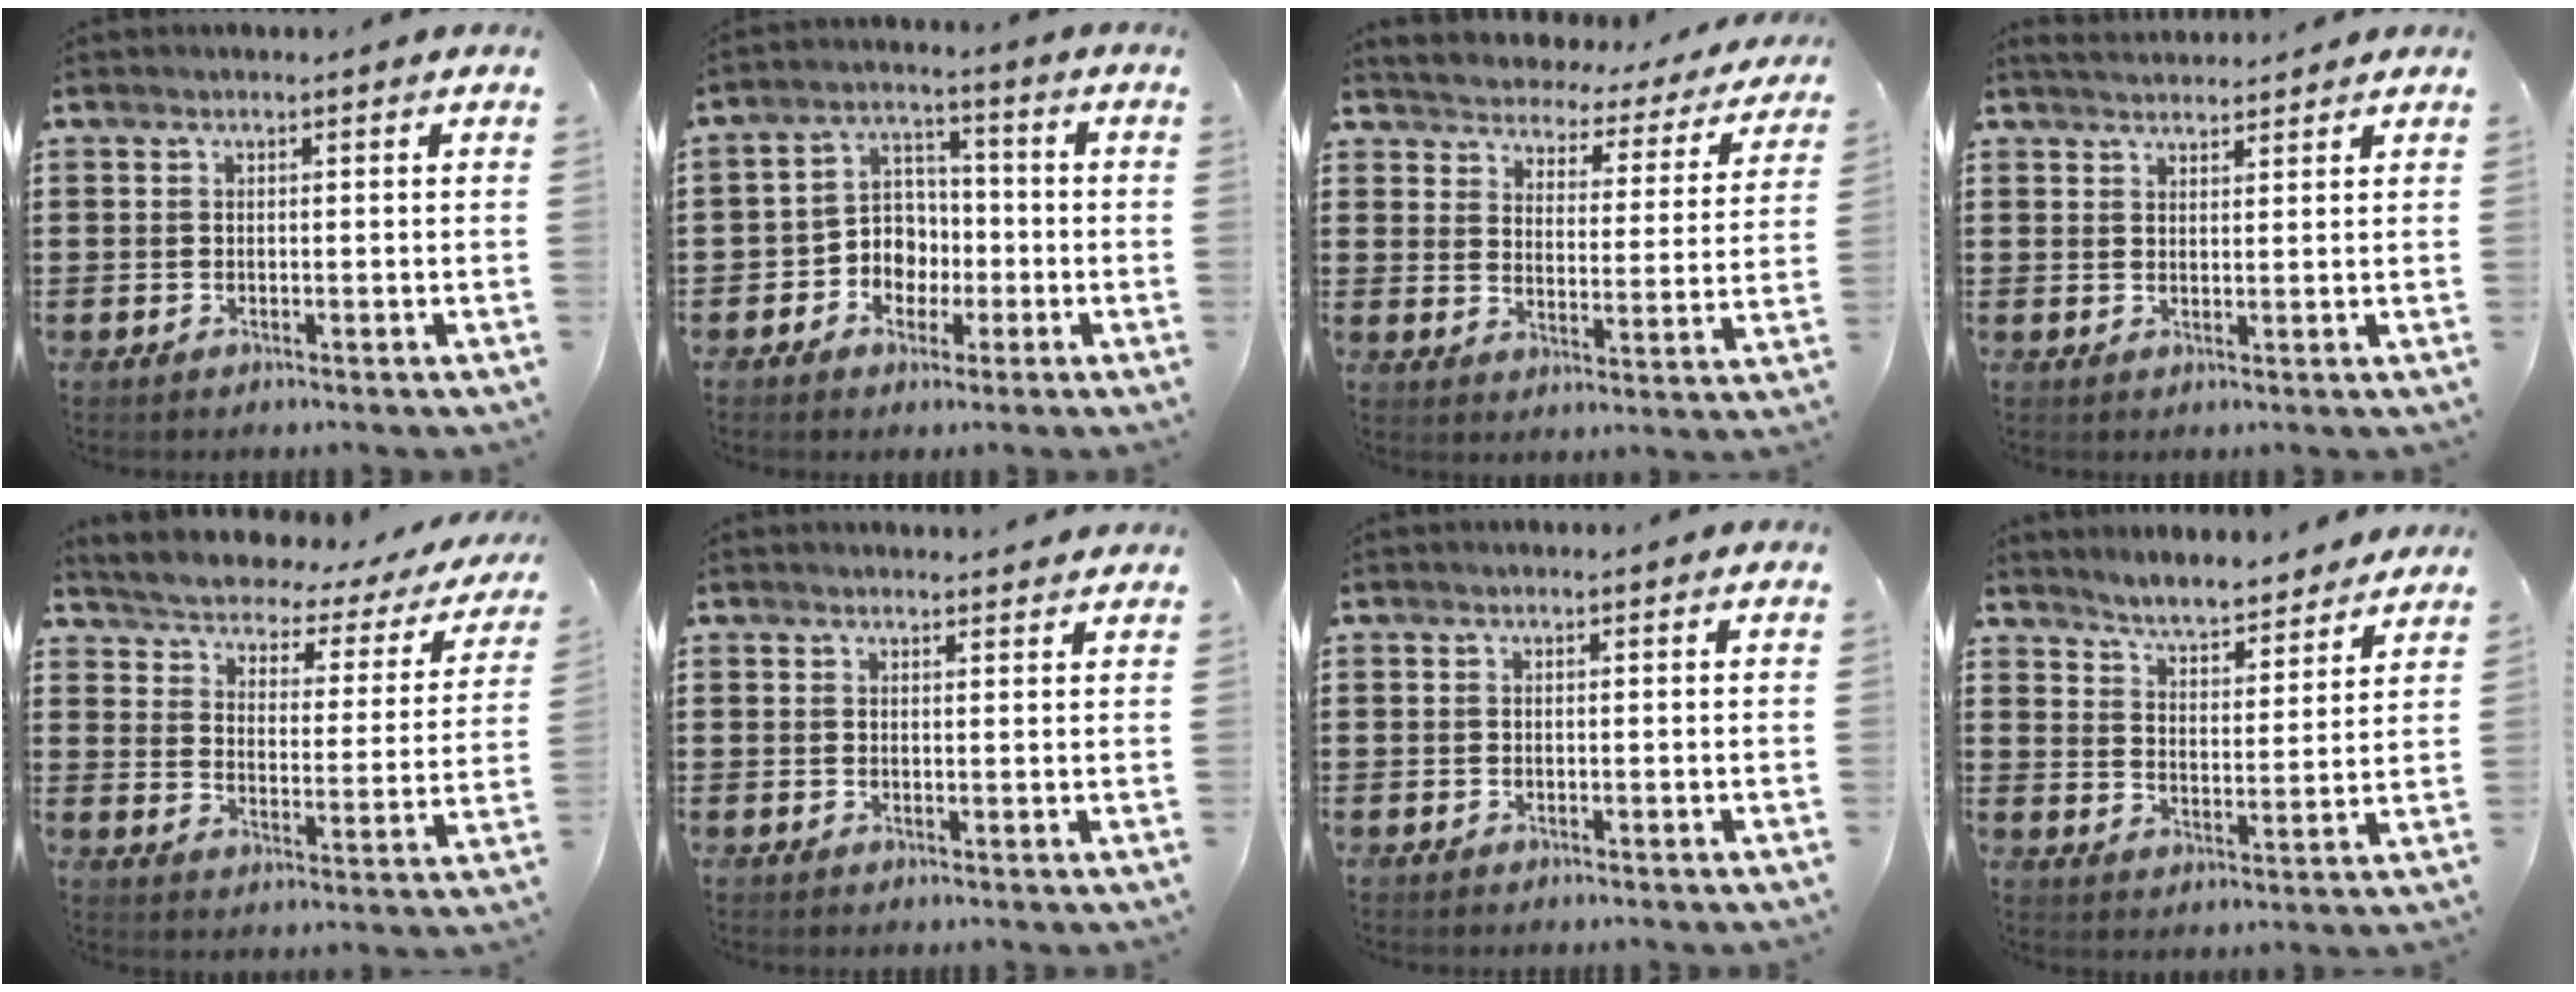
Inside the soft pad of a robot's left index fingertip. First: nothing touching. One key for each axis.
{"total": 5.7, "fx": -1.9, "fy": 5.1, "fz": 1.7, "tx": -0.047, "ty": 0.014, "tz": -0.038}
{"total": 2.8, "fx": 2.7, "fy": 0.3, "fz": -0.4, "tx": -0.015, "ty": -0.032, "tz": 0.037}
{"total": 2.6, "fx": 2.6, "fy": 0.3, "fz": 0.2, "tx": -0.012, "ty": -0.002, "tz": 0.051}
{"total": 2.3, "fx": 2.3, "fy": 0.3, "fz": 0.4, "tx": -0.028, "ty": -0.029, "tz": 0.027}
{"total": 1.6, "fx": 1.6, "fy": 0.1, "fz": 0.2, "tx": -0.008, "ty": 0.000, "tz": 0.031}
{"total": 0.0}
{"total": 4.8, "fx": 4.7, "fy": 0.0, "fz": 0.7, "tx": -0.038, "ty": -0.036, "tz": 0.078}